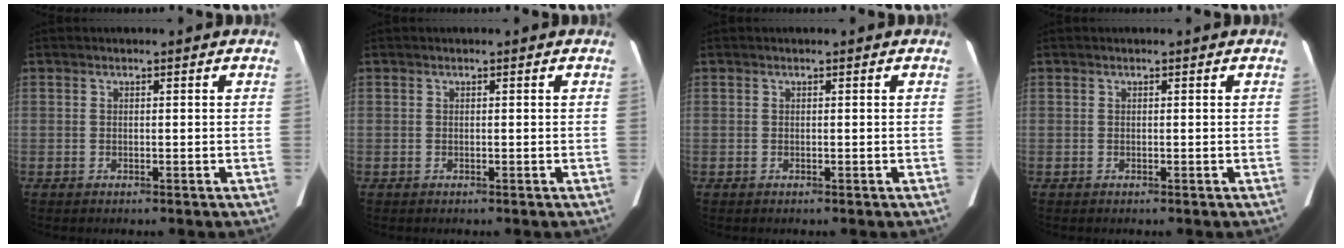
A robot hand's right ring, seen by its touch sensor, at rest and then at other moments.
{"total": 0.0}
{"total": 0.0}
{"total": 0.0}